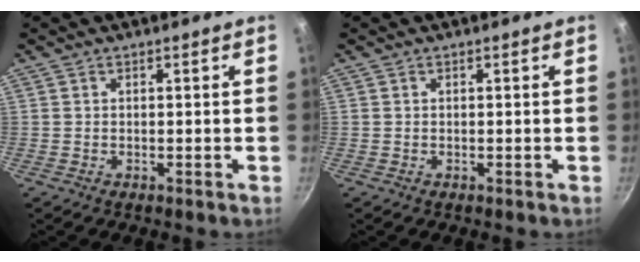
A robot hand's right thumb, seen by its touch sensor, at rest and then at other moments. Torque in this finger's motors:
{"motor_torque": [-0.54, 0.40, 0.01, 0.01, -0.02]}